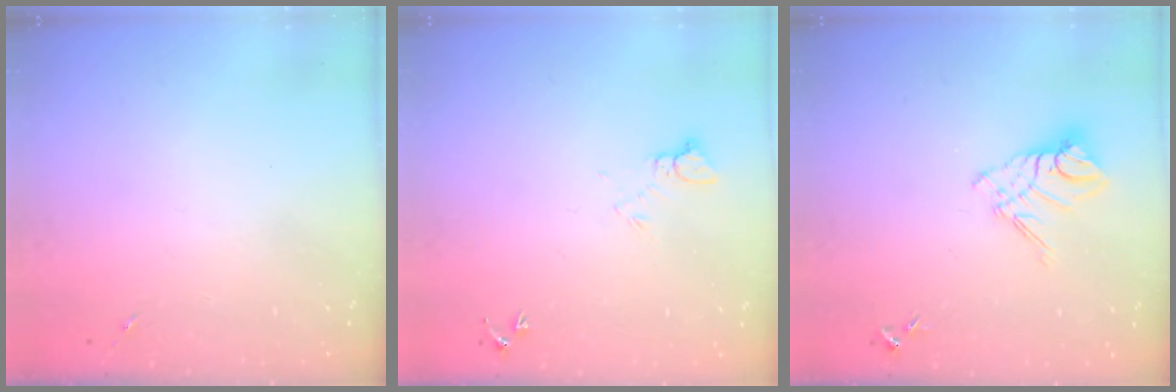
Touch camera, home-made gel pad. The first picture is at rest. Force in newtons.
{"total": 4.4, "press": 4.3, "slide": 0.4}
{"total": 10.9, "press": 10.8, "slide": 0.9}